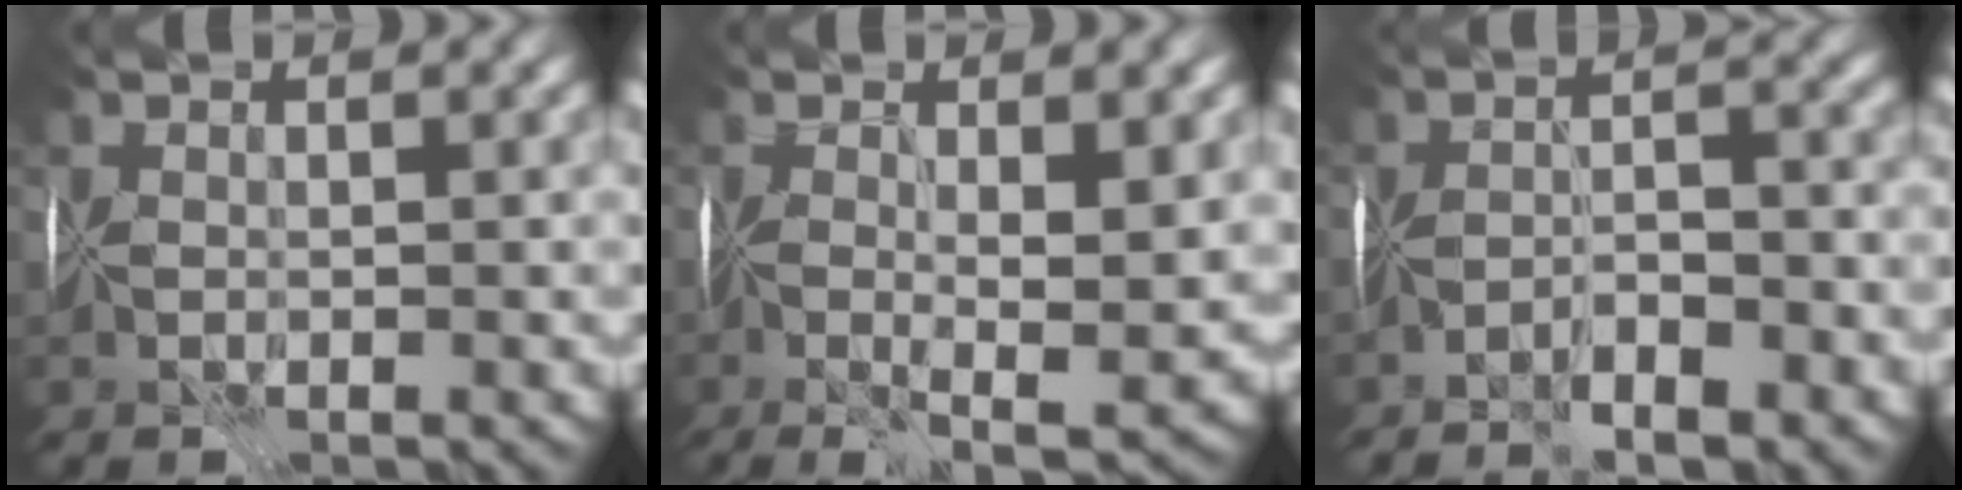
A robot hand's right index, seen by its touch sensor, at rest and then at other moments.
{"total": 7.5, "force": [-0.6, 1.7, 7.3], "torque": [-0.118, -0.018, -0.005]}
{"total": 3.1, "force": [-2.7, 0.2, 1.4], "torque": [-0.017, 0.005, -0.047]}